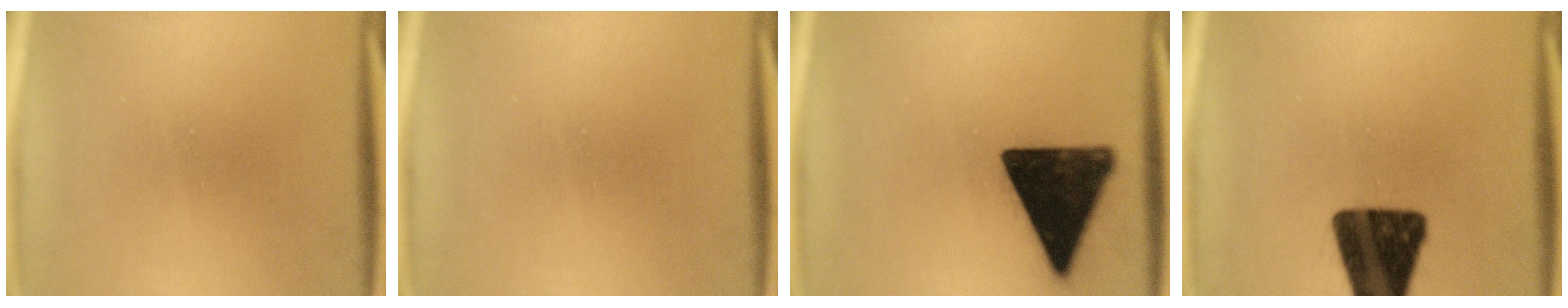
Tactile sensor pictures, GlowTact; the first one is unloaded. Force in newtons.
{"total": 0.0}
{"total": 14.4}
{"total": 17.2}